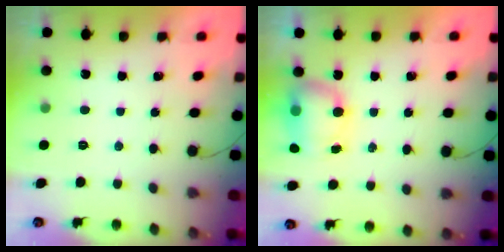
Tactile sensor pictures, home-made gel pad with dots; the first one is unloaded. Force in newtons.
{"total": 7.8, "press": 7.5, "slide": 2.0}